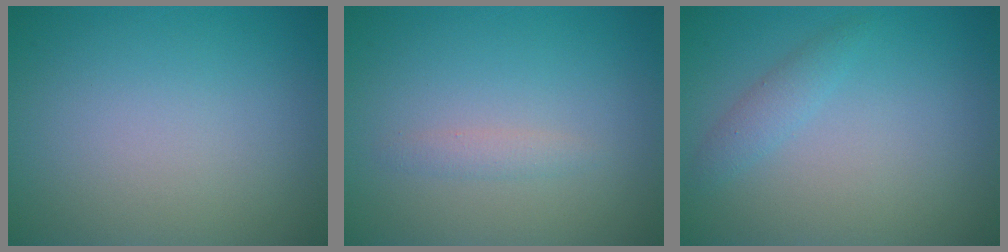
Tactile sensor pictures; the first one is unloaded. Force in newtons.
{"total": 1.0, "press": 1.0, "slide": 0.0}
{"total": 1.5, "press": 1.4, "slide": 0.1}